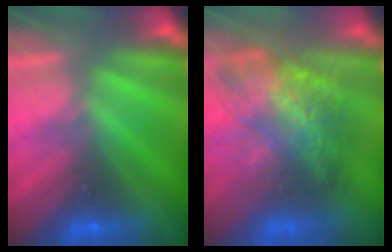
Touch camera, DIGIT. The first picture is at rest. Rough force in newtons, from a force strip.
{"total": 9.3}